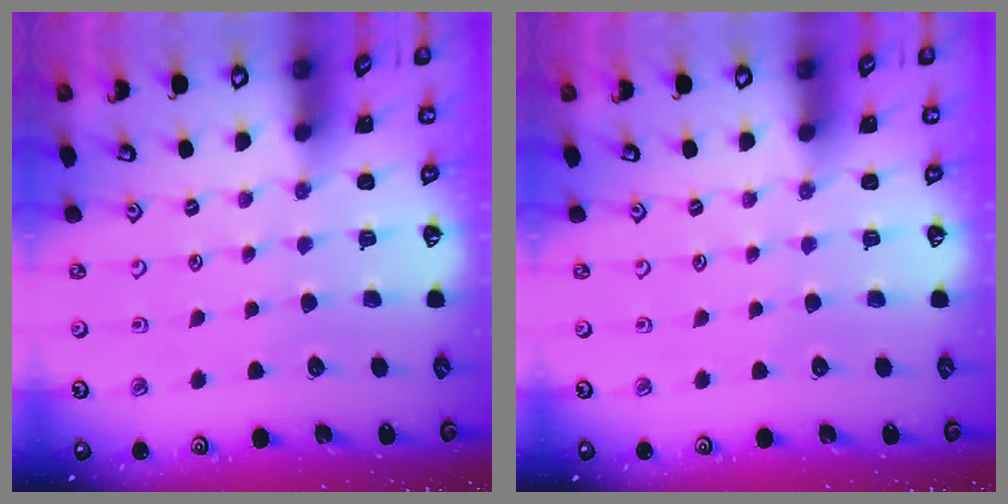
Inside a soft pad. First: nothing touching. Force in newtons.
{"total": 0.0}